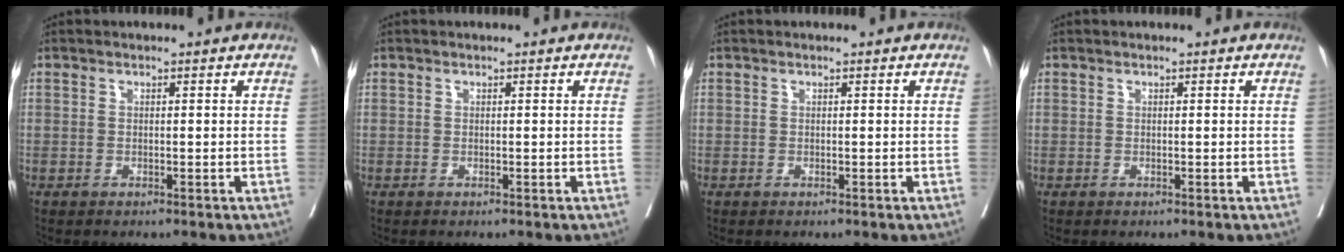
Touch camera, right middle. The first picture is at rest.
{"total": 0.0}
{"total": 0.0}
{"total": 0.0}